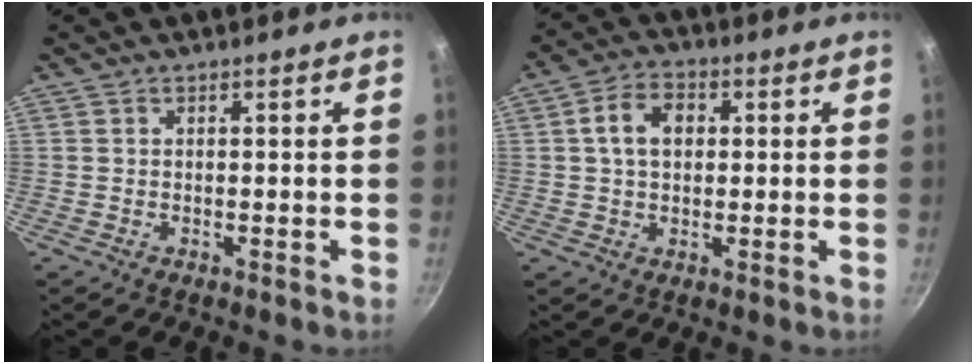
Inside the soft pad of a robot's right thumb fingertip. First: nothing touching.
{"total": 7.4, "force": [1.3, 5.2, 5.0], "torque": [-0.072, 0.013, 0.014]}